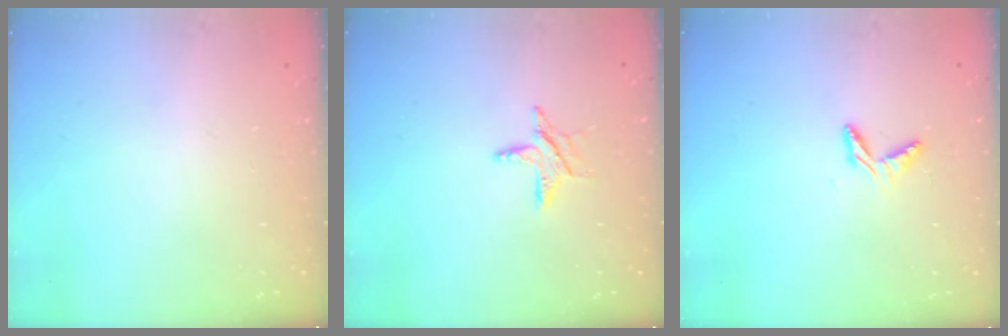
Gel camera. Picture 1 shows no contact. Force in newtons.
{"total": 6.7, "press": 6.7, "slide": 0.5}
{"total": 5.1, "press": 5.1, "slide": 0.5}